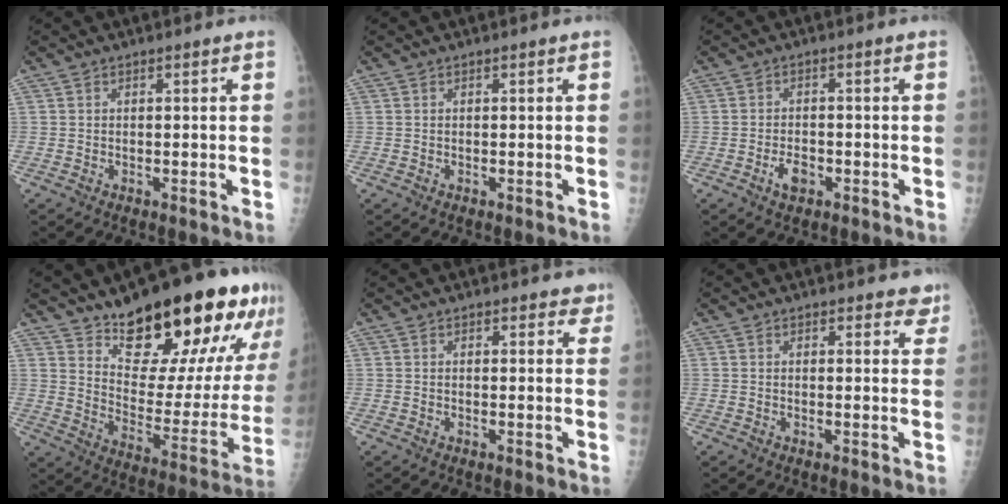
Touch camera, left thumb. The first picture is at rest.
{"total": 0.0}
{"total": 3.3, "force": [-1.5, 1.9, 2.1], "torque": [-0.033, 0.006, -0.026]}
{"total": 26.3, "force": [18.0, 10.0, 16.4], "torque": [-0.199, -0.092, 0.265]}
{"total": 3.0, "force": [2.3, 1.6, 1.0], "torque": [0.023, -0.007, 0.021]}
{"total": 4.0, "force": [3.3, 1.9, 1.2], "torque": [0.025, -0.014, 0.030]}